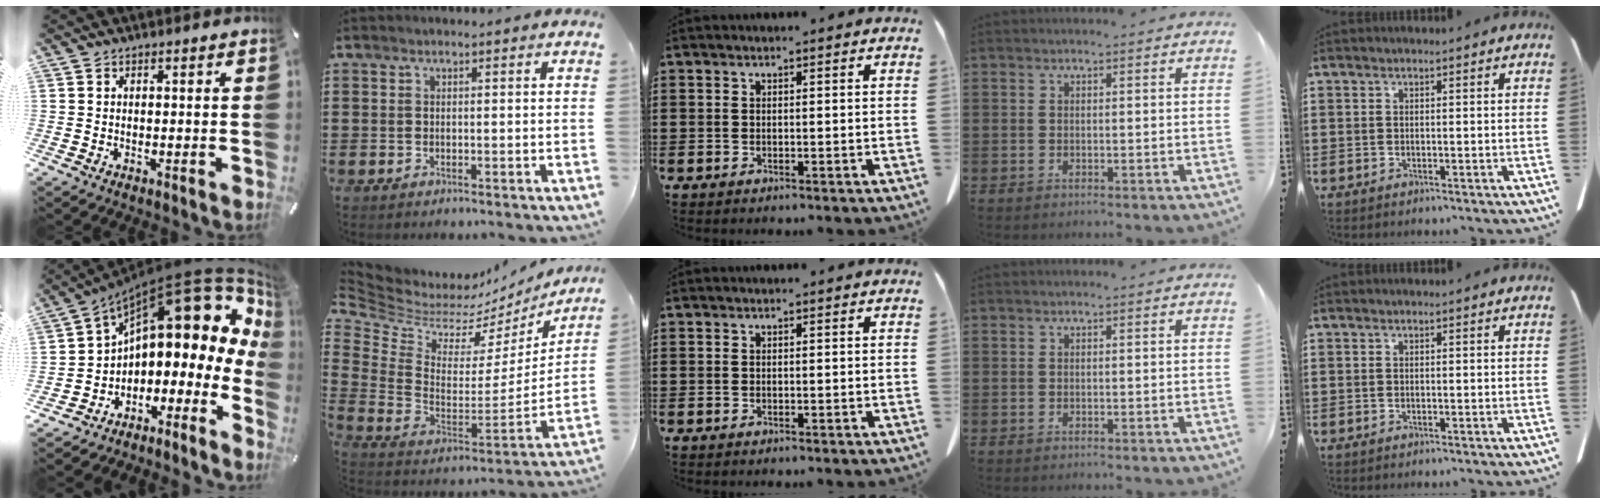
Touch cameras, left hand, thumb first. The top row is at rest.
{"thumb": {"total": 16.6, "force": [10.7, 7.8, 10.0], "torque": [-0.137, -0.098, 0.178]}, "index": {"total": 4.9, "force": [4.2, 2.5, 0.9], "torque": [-0.051, -0.046, 0.072]}}